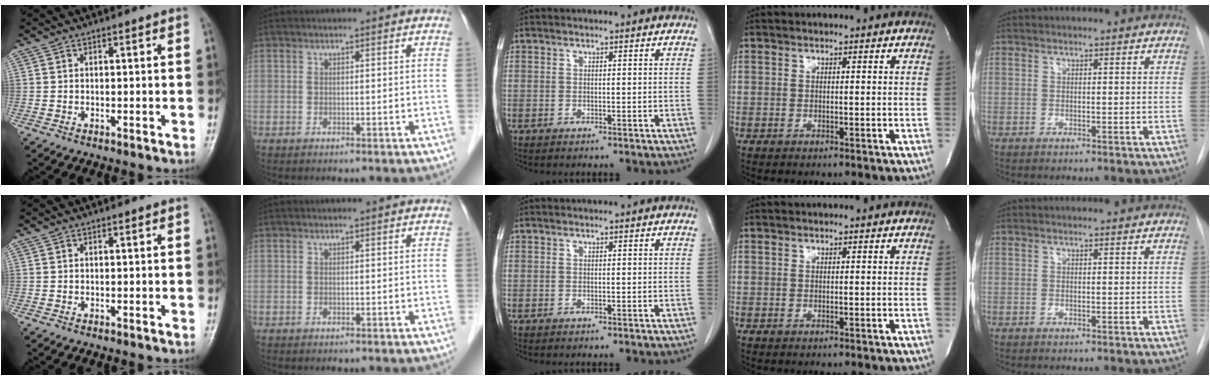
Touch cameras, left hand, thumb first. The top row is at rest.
{}